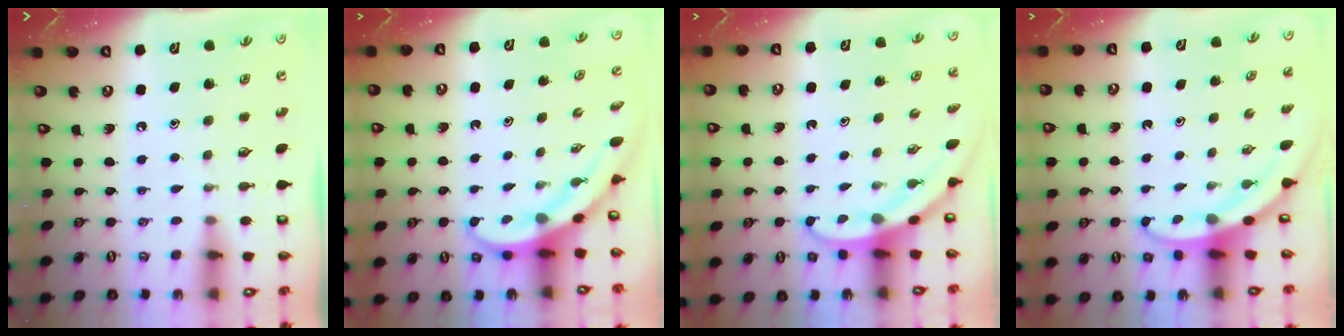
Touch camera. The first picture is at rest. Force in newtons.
{"total": 3.9, "press": 3.9, "slide": 0.6}
{"total": 3.1, "press": 3.1, "slide": 0.1}
{"total": 3.3, "press": 3.3, "slide": 0.1}